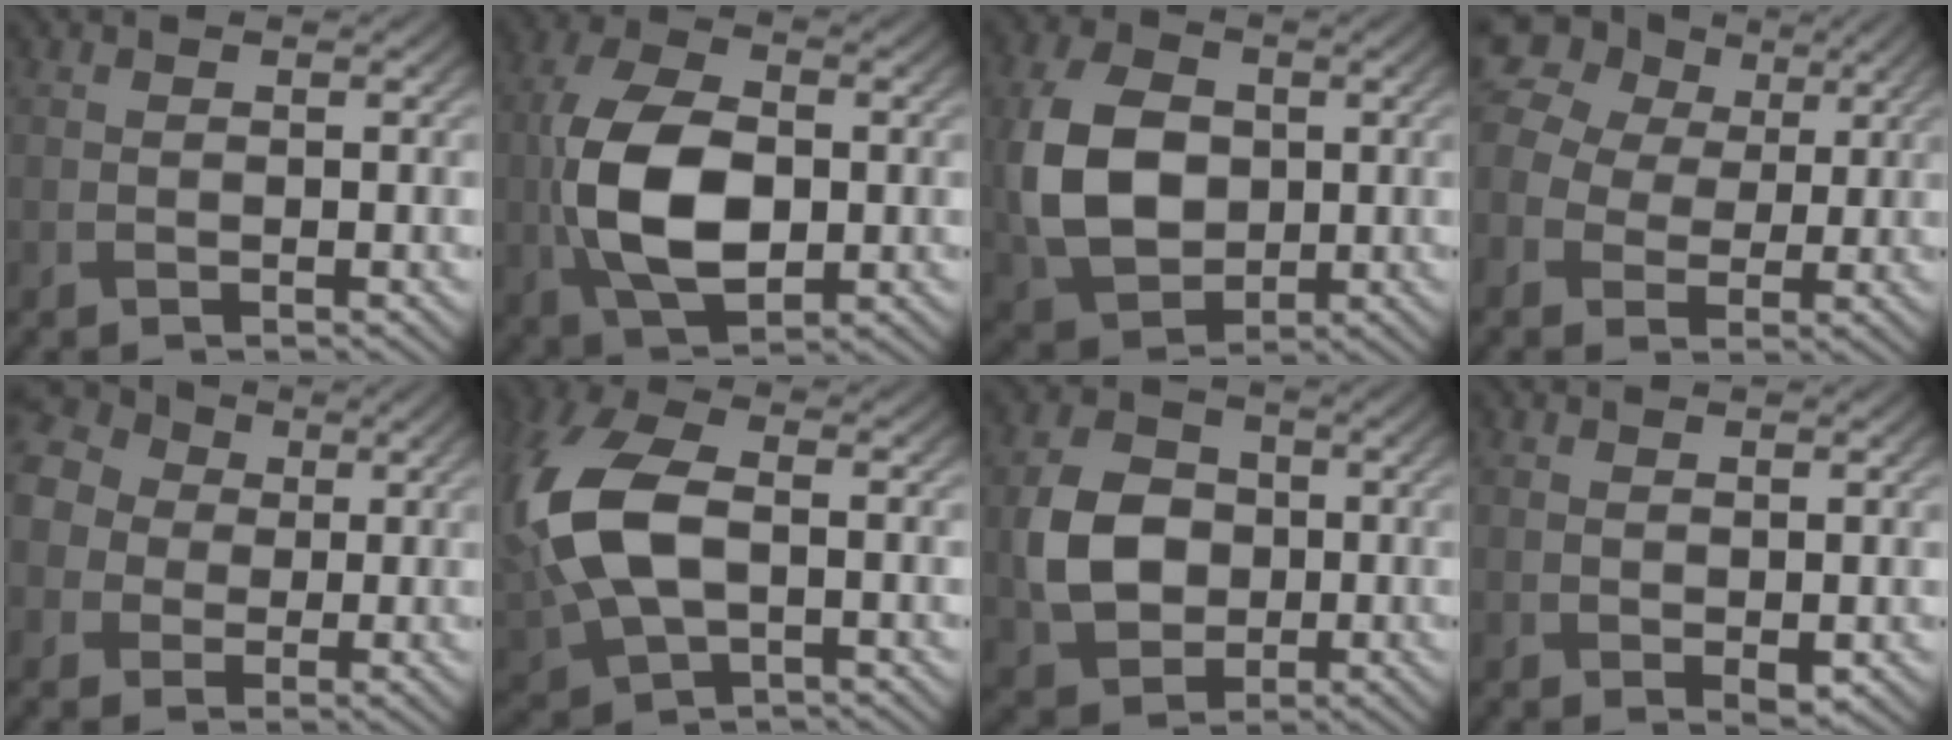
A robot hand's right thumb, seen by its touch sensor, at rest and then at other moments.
{"total": 11.5, "force": [-1.2, 6.6, 9.3], "torque": [-0.208, -0.002, -0.024]}
{"total": 11.0, "force": [0.2, 8.0, 7.5], "torque": [-0.191, -0.002, 0.001]}
{"total": 10.2, "force": [3.2, 8.2, 5.2], "torque": [-0.158, 0.041, 0.053]}
{"total": 11.5, "force": [2.6, 9.8, 5.6], "torque": [-0.166, 0.028, 0.019]}
{"total": 14.0, "force": [0.4, 8.3, 11.3], "torque": [-0.301, 0.007, 0.008]}
{"total": 8.1, "force": [-0.4, 6.6, 4.7], "torque": [-0.108, -0.001, -0.012]}
{"total": 1.4, "force": [0.3, 0.7, 1.2], "torque": [-0.021, -0.007, 0.010]}